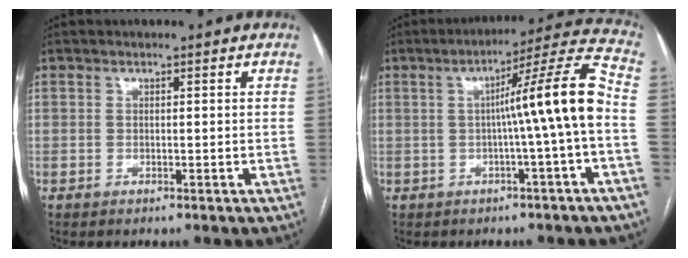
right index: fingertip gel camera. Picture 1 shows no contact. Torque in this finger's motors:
{"motor_torque": [1.11, -0.15, 0.43, 0.13]}